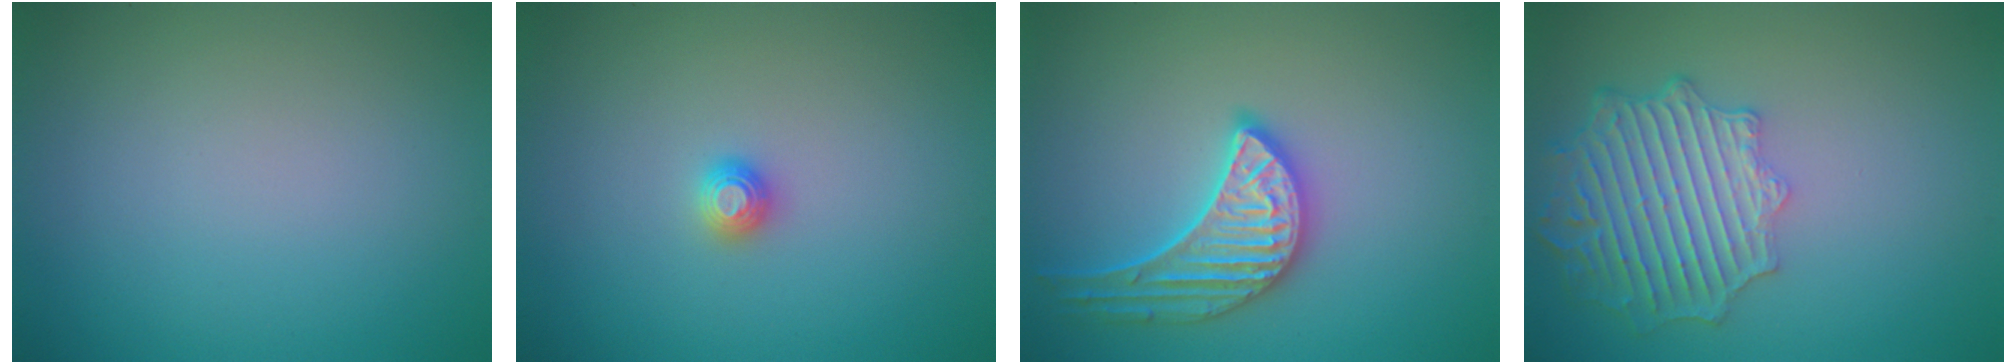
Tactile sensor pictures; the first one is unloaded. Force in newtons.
{"total": 1.2, "press": 1.1, "slide": 0.3}
{"total": 3.8, "press": 3.7, "slide": 0.9}
{"total": 6.3, "press": 5.1, "slide": 3.7}